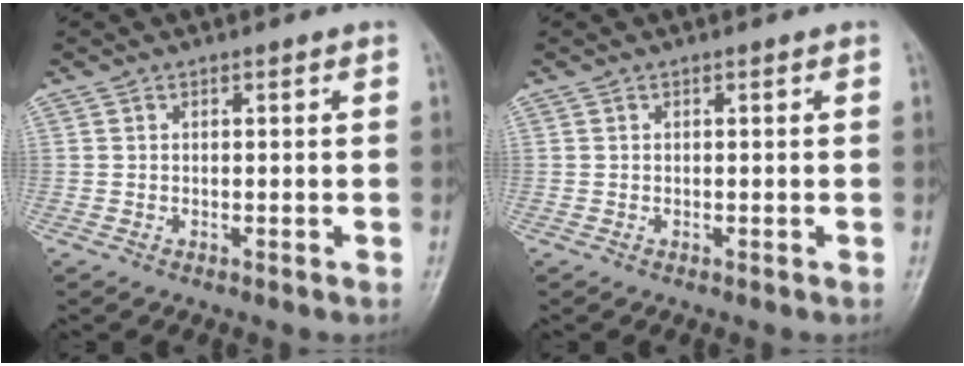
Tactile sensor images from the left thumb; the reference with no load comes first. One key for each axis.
{"total": 0.0}